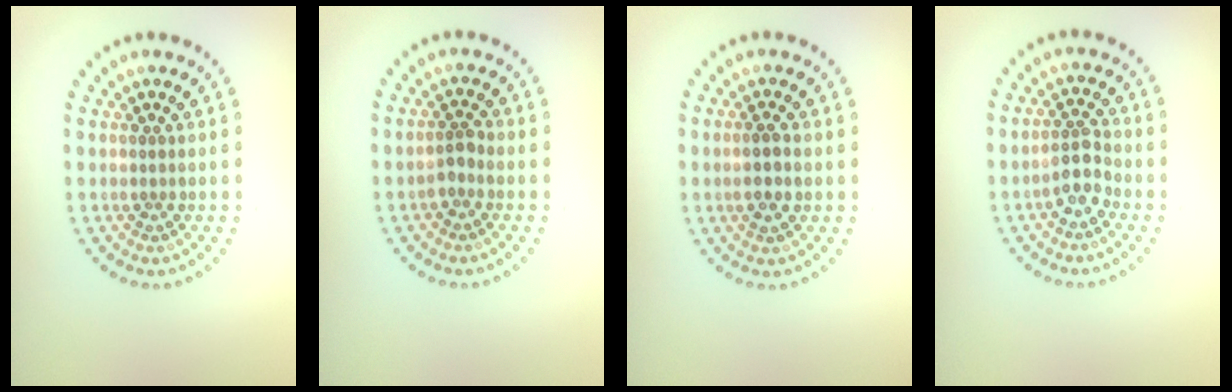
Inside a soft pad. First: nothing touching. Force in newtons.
{"total": 1.3, "press": 1.1, "slide": 0.7}
{"total": 1.5, "press": 1.5, "slide": 0.4}
{"total": 2.4, "press": 2.1, "slide": 1.0}